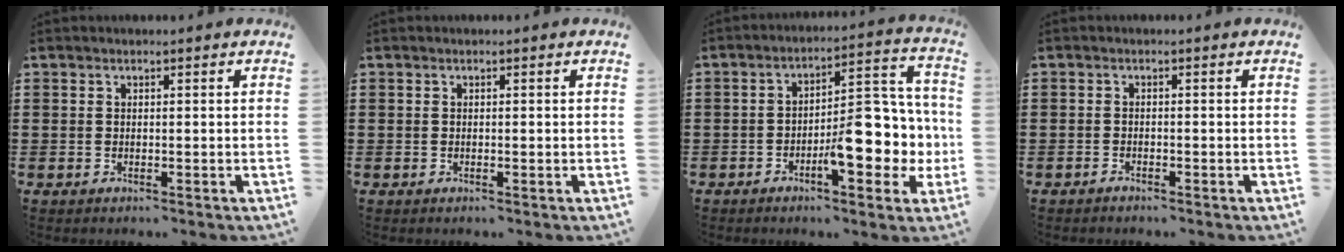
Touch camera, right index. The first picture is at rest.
{"total": 0.0}
{"total": 11.0, "force": [-3.0, 4.8, 9.4], "torque": [-0.113, -0.001, -0.053]}
{"total": 0.8, "force": [-0.8, 0.1, 0.0], "torque": [-0.003, 0.001, -0.017]}